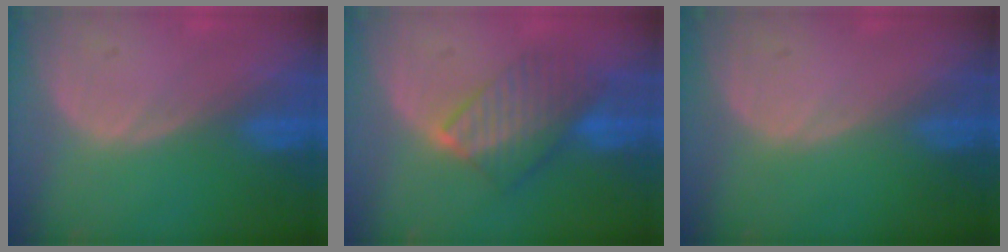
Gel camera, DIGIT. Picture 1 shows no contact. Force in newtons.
{"total": 7.3, "press": 7.1, "slide": 1.8}
{"total": 0.0}